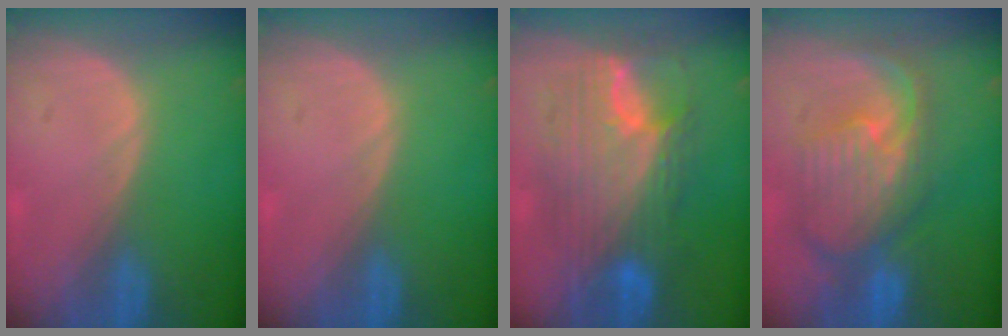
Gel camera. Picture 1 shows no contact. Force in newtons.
{"total": 0.0}
{"total": 11.6, "press": 11.6, "slide": 1.0}
{"total": 10.4, "press": 9.3, "slide": 4.7}